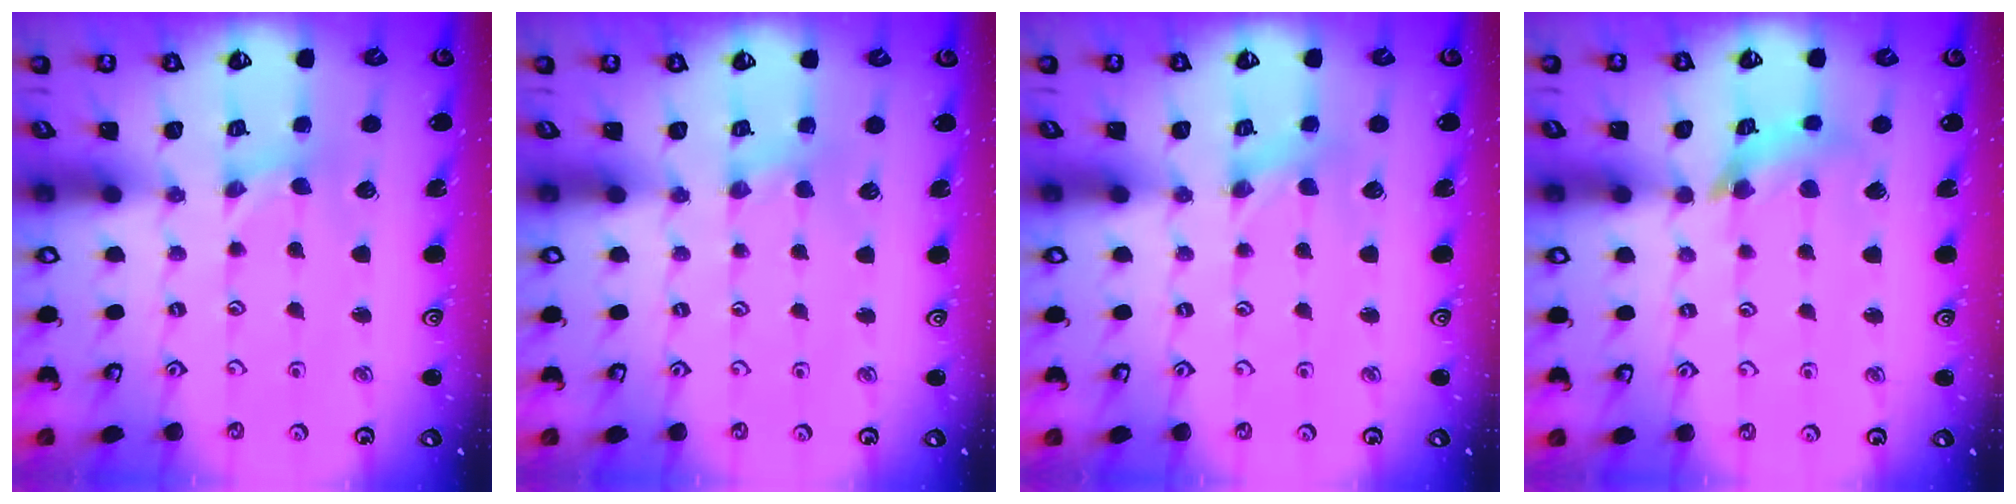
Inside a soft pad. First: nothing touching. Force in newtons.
{"total": 1.5, "press": 1.5, "slide": 0.3}
{"total": 0.0}
{"total": 8.2, "press": 8.1, "slide": 0.9}